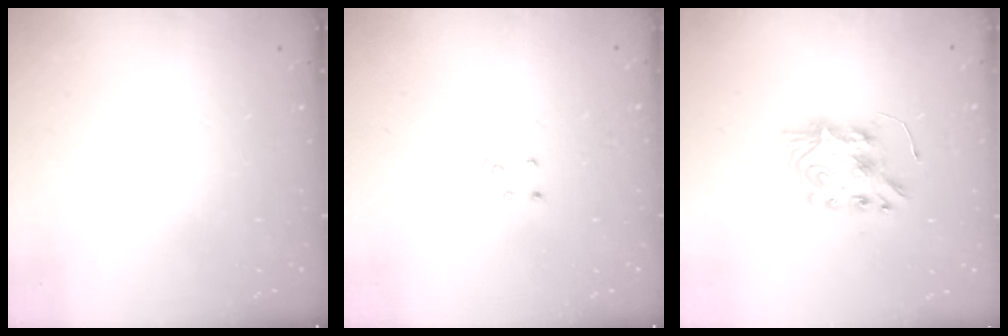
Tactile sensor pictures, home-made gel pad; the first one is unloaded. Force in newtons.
{"total": 2.6, "press": 2.6, "slide": 0.3}
{"total": 8.4, "press": 8.4, "slide": 0.7}